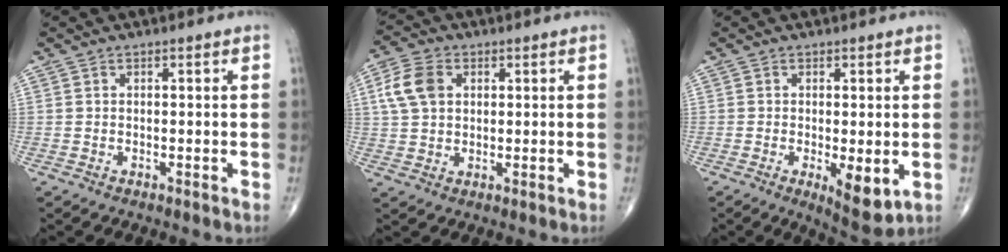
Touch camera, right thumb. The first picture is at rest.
{"total": 7.6, "force": [2.0, 5.4, 5.0], "torque": [-0.097, 0.007, 0.037]}
{"total": 6.7, "force": [-1.5, 2.1, 6.2], "torque": [-0.090, -0.020, -0.018]}